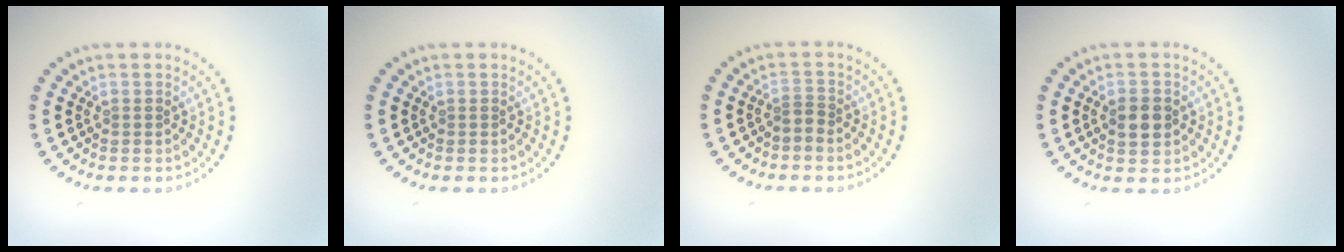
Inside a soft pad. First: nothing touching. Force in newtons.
{"total": 0.0}
{"total": 1.0, "press": 0.6, "slide": 0.8}
{"total": 2.9, "press": 2.9, "slide": 0.1}